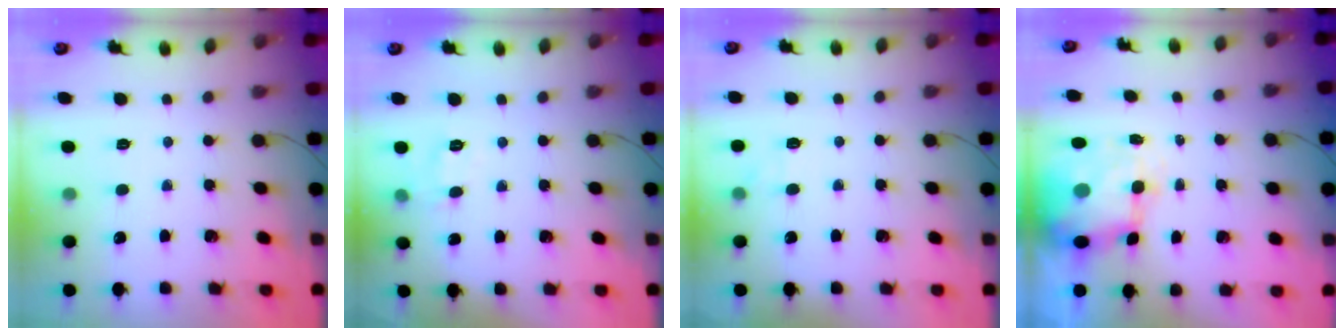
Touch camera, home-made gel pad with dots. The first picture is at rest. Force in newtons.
{"total": 6.8, "press": 6.7, "slide": 1.4}
{"total": 4.8, "press": 4.6, "slide": 1.3}
{"total": 7.8, "press": 7.6, "slide": 1.7}